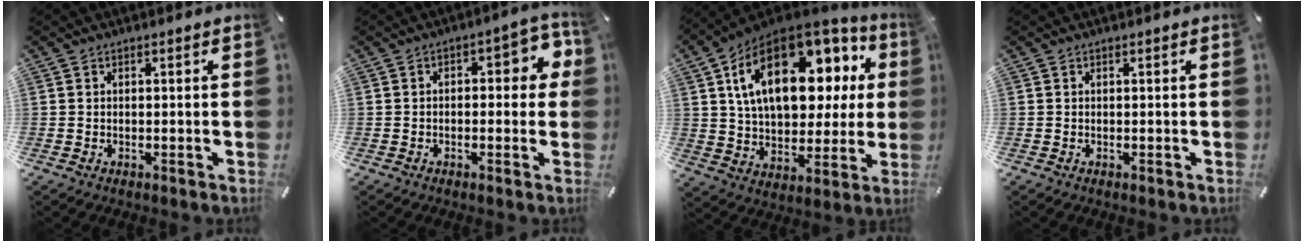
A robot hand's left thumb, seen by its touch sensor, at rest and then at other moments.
{"total": 6.9, "force": [0.1, 3.5, 5.9], "torque": [-0.070, 0.003, -0.009]}
{"total": 22.6, "force": [8.6, 13.2, 16.2], "torque": [-0.285, -0.039, 0.144]}
{"total": 0.0}